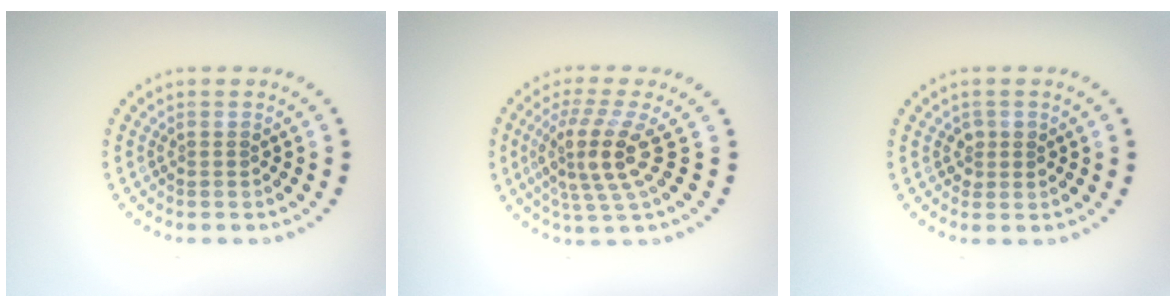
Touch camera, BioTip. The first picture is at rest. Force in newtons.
{"total": 4.4, "press": 3.3, "slide": 2.9}
{"total": 1.2, "press": 1.1, "slide": 0.4}